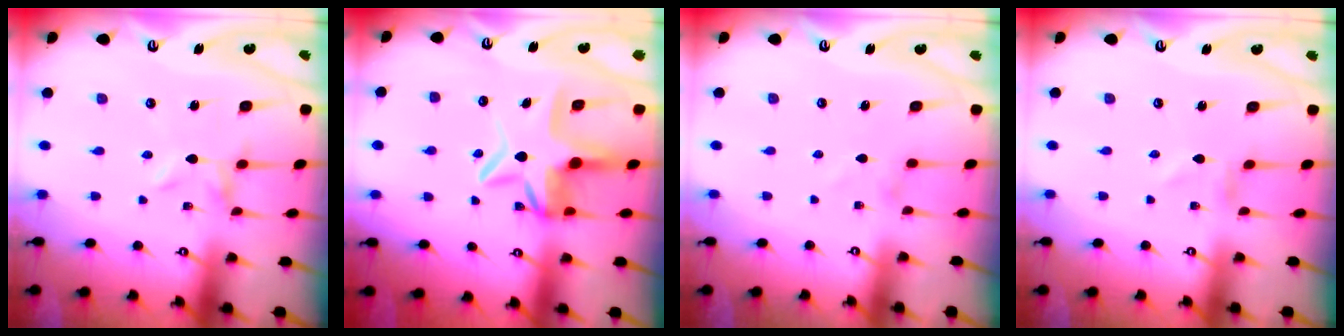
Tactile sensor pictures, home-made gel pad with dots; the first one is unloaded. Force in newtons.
{"total": 9.0, "press": 8.7, "slide": 2.5}
{"total": 0.8, "press": 0.8, "slide": 0.3}
{"total": 0.0}